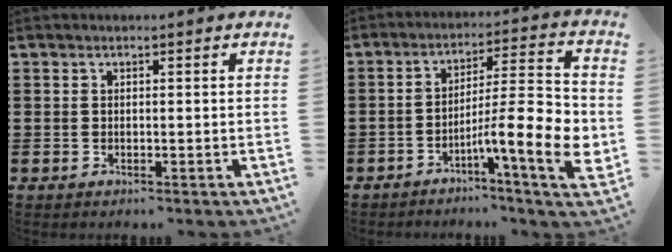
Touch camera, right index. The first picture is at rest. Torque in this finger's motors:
{"motor_torque": [2.14, 0.00, 0.34, 0.18]}